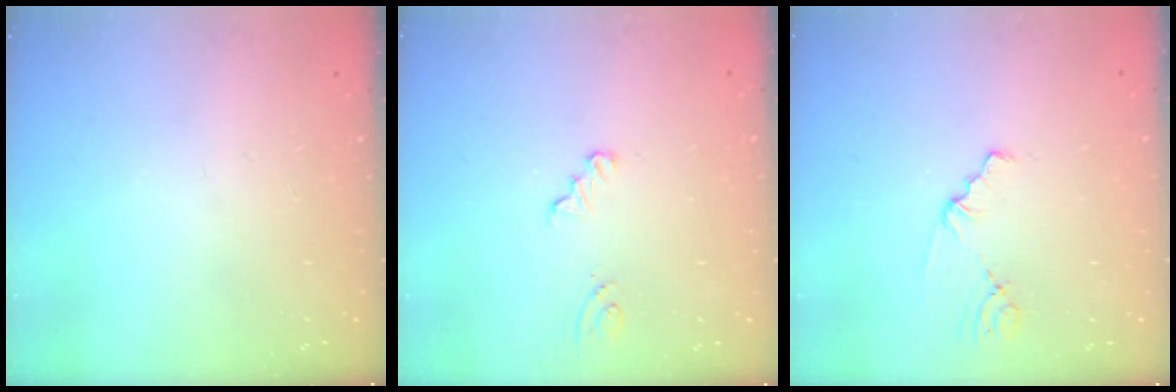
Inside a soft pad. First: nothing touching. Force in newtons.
{"total": 2.3, "press": 2.3, "slide": 0.2}
{"total": 1.3, "press": 1.3, "slide": 0.3}